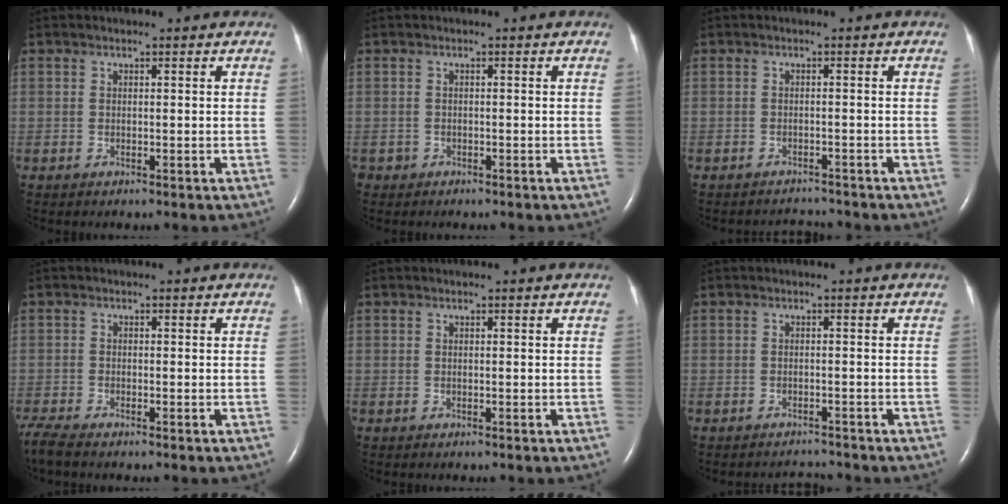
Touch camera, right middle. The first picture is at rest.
{"total": 0.9, "force": [-0.6, 0.6, -0.1], "torque": [-0.006, 0.004, -0.011]}
{"total": 2.5, "force": [-2.4, 0.0, -0.7], "torque": [0.007, -0.010, -0.034]}
{"total": 3.2, "force": [-2.9, 0.1, 1.5], "torque": [-0.036, -0.013, -0.057]}
{"total": 0.0}
{"total": 1.9, "force": [-1.9, -0.2, -0.6], "torque": [0.005, -0.011, -0.024]}